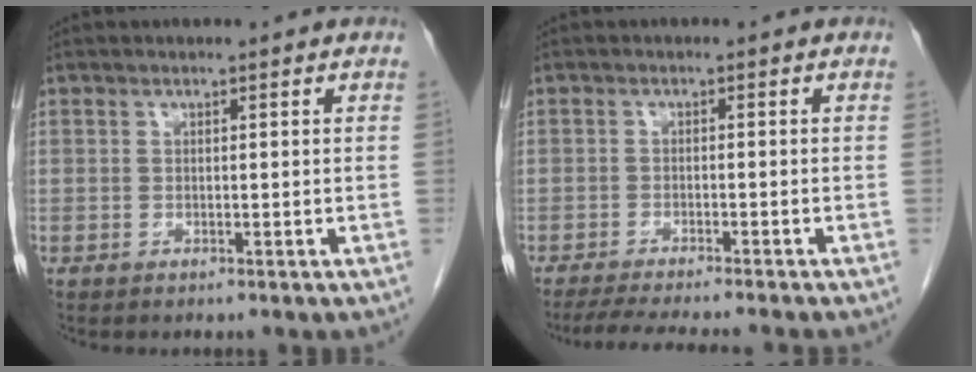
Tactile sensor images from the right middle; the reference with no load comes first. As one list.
[{"total": 9.4, "force": [-8.3, -0.4, 4.4], "torque": [-0.050, -0.015, -0.125]}]